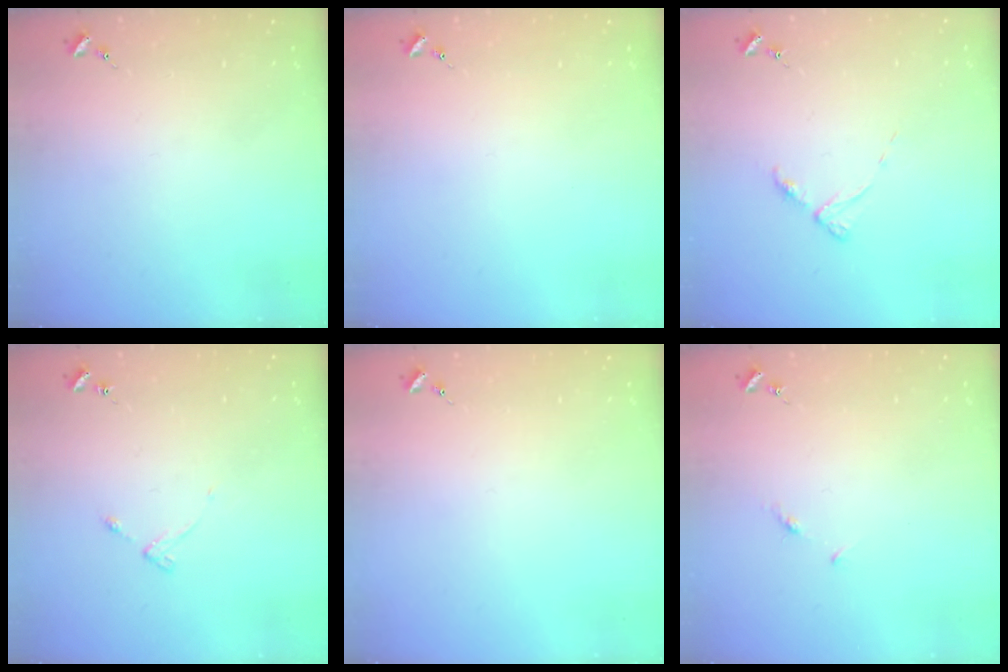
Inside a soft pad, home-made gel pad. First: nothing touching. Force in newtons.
{"total": 0.0}
{"total": 4.5, "press": 4.5, "slide": 0.5}
{"total": 4.7, "press": 4.6, "slide": 0.6}
{"total": 0.0}
{"total": 3.9, "press": 3.8, "slide": 0.5}